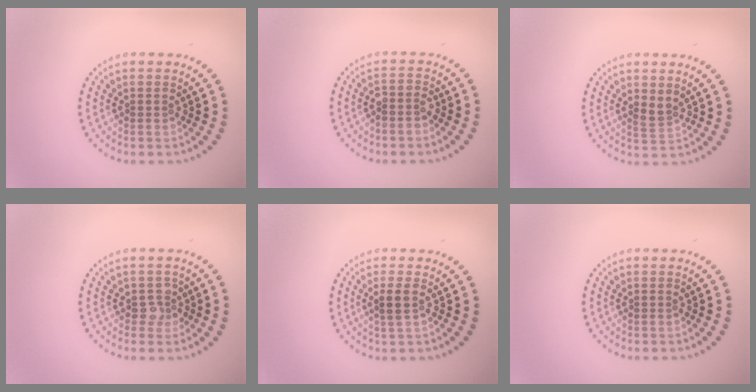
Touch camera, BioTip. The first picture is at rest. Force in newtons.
{"total": 1.6, "press": 1.4, "slide": 0.8}
{"total": 1.5, "press": 1.2, "slide": 0.9}
{"total": 1.6, "press": 1.3, "slide": 0.9}
{"total": 1.7, "press": 1.4, "slide": 1.0}
{"total": 0.0}